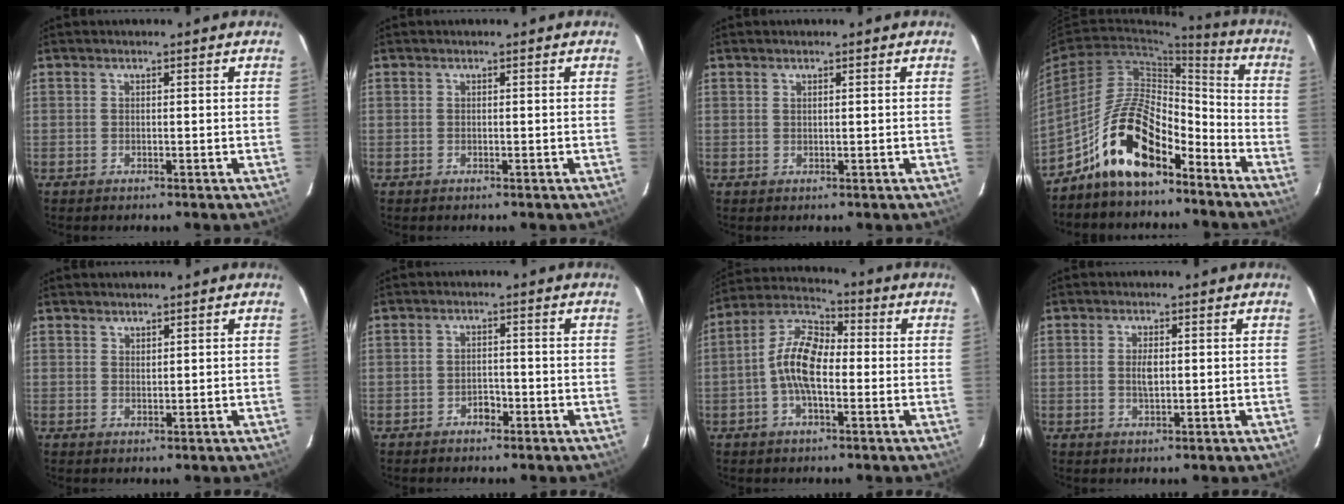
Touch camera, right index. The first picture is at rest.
{"total": 0.0}
{"total": 0.5, "force": [0.4, 0.0, 0.4], "torque": [-0.006, 0.001, 0.007]}
{"total": 14.7, "force": [-9.9, 5.8, 9.2], "torque": [-0.169, 0.025, -0.175]}
{"total": 1.2, "force": [1.1, 0.3, 0.2], "torque": [-0.003, 0.002, 0.022]}
{"total": 2.1, "force": [-1.4, 1.4, 0.8], "torque": [-0.017, 0.006, -0.019]}
{"total": 10.1, "force": [-1.6, 4.8, 8.7], "torque": [-0.182, 0.019, -0.039]}
{"total": 2.6, "force": [0.1, 1.2, 2.3], "torque": [-0.042, -0.001, 0.003]}